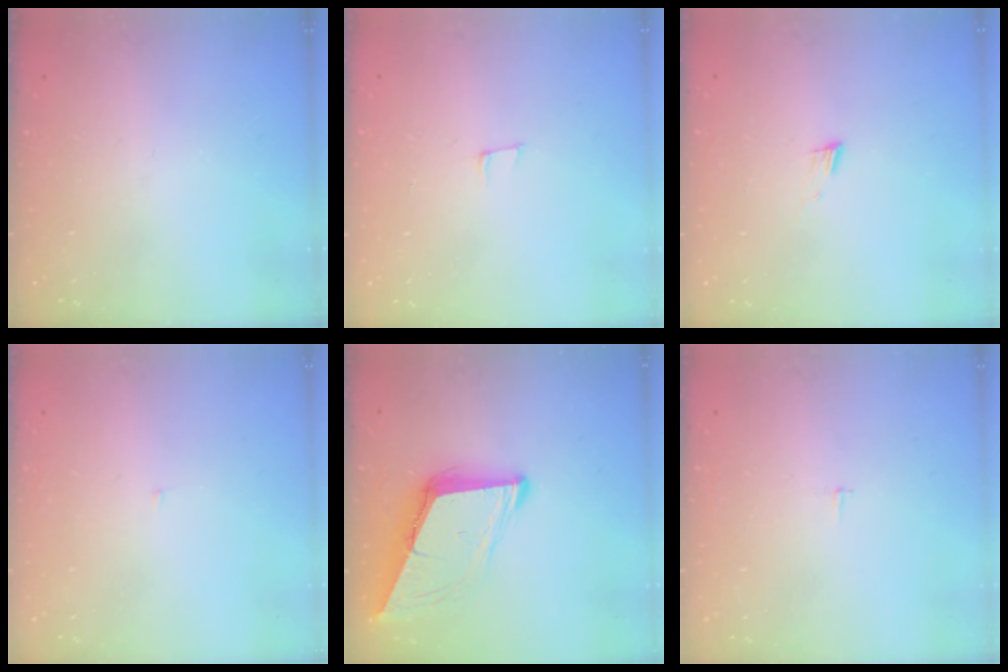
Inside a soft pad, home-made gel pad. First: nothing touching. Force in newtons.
{"total": 5.6, "press": 4.5, "slide": 3.3}
{"total": 4.9, "press": 4.9, "slide": 0.5}
{"total": 2.1, "press": 2.1, "slide": 0.2}
{"total": 9.4, "press": 9.3, "slide": 1.1}
{"total": 2.1, "press": 2.1, "slide": 0.2}